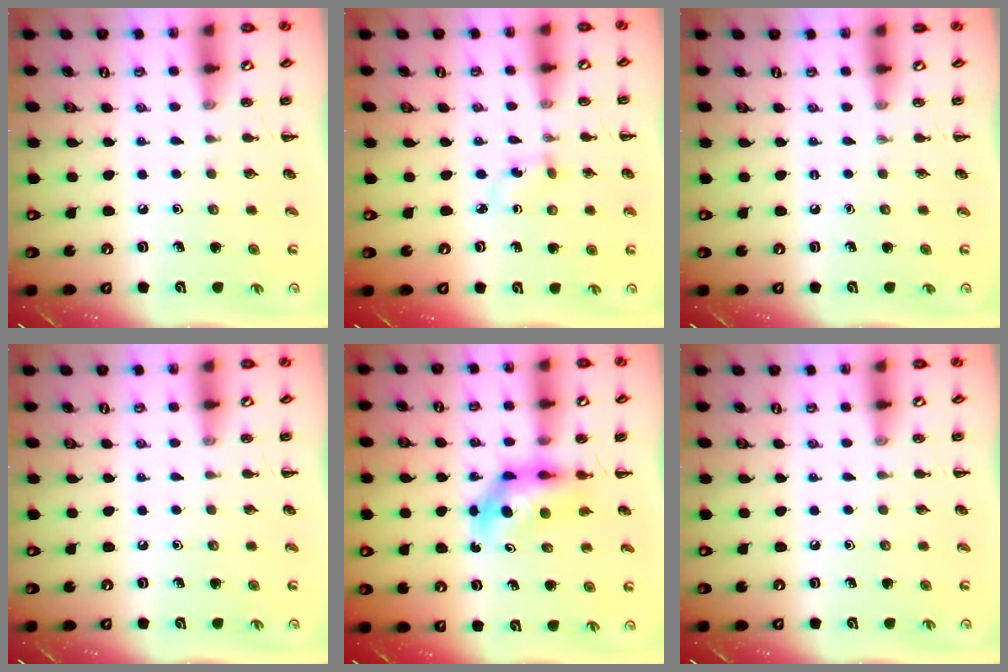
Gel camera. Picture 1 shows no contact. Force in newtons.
{"total": 2.5, "press": 2.3, "slide": 1.1}
{"total": 0.0}
{"total": 0.0}
{"total": 5.3, "press": 5.2, "slide": 0.8}
{"total": 0.0}